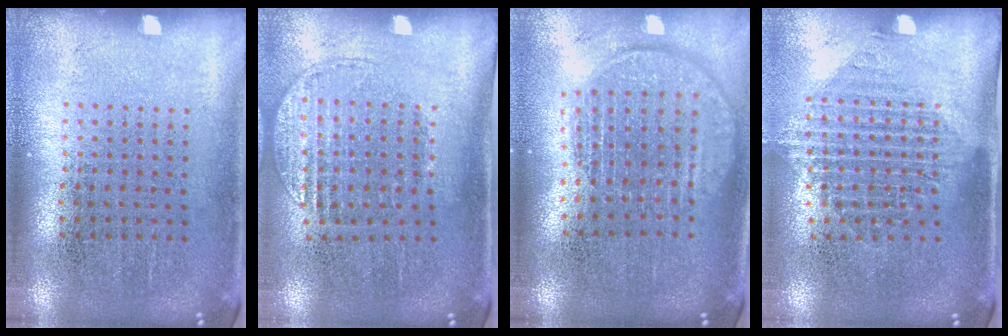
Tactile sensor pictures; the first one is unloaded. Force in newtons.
{"total": 1.3, "press": 1.1, "slide": 0.6}
{"total": 1.8, "press": 1.5, "slide": 1.0}
{"total": 1.5, "press": 1.2, "slide": 0.9}